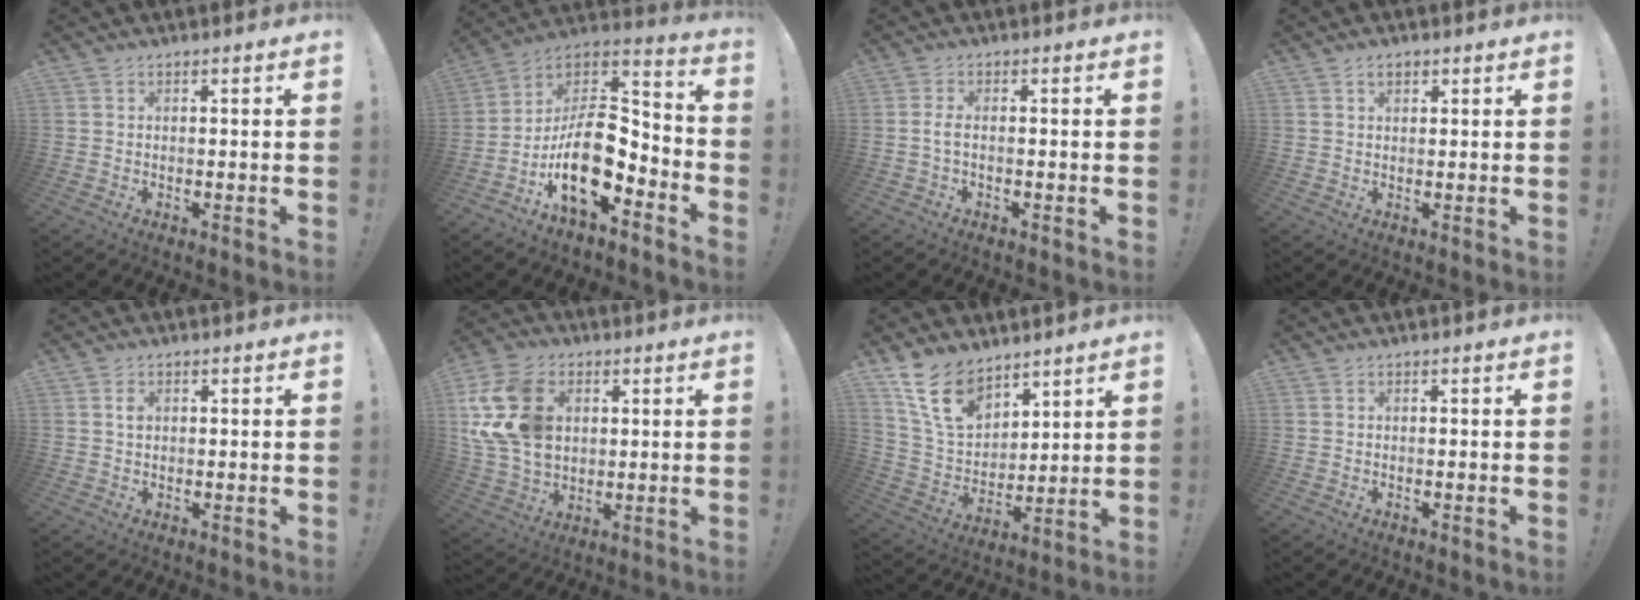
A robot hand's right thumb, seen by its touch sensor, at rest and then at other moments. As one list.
[{"total": 18.5, "force": [-5.9, 10.1, 14.3], "torque": [-0.253, 0.028, -0.091]}, {"total": 2.6, "force": [-0.4, 0.5, 2.5], "torque": [-0.053, 0.000, -0.010]}, {"total": 2.1, "force": [1.2, 1.3, 1.2], "torque": [-0.018, 0.001, 0.020]}, {"total": 1.5, "force": [0.3, 1.2, 0.9], "torque": [-0.011, 0.000, 0.004]}, {"total": 19.3, "force": [4.8, 14.4, 11.9], "torque": [-0.229, -0.012, 0.094]}, {"total": 15.0, "force": [10.4, 8.3, 6.8], "torque": [-0.130, -0.057, 0.202]}, {"total": 0.0}]